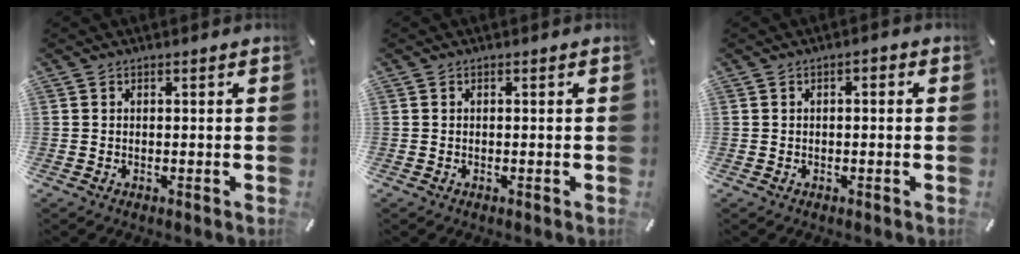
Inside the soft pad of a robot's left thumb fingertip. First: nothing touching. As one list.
[{"total": 0.0}, {"total": 1.3, "force": [-0.5, 0.6, 1.1], "torque": [-0.018, 0.004, -0.010]}]